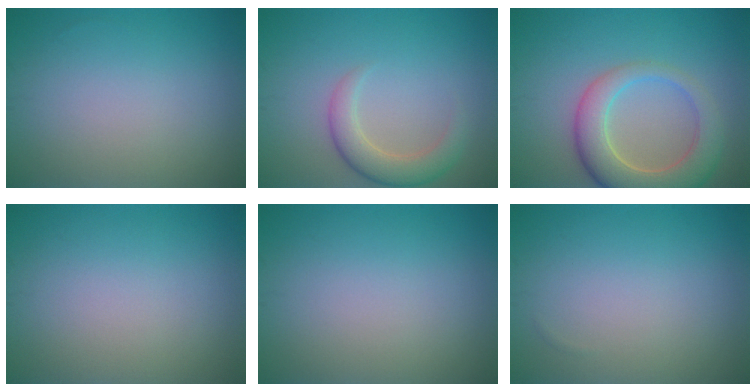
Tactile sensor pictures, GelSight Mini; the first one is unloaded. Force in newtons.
{"total": 3.5, "press": 3.5, "slide": 0.4}
{"total": 6.8, "press": 6.8, "slide": 0.7}
{"total": 0.0}
{"total": 0.0}
{"total": 0.0}